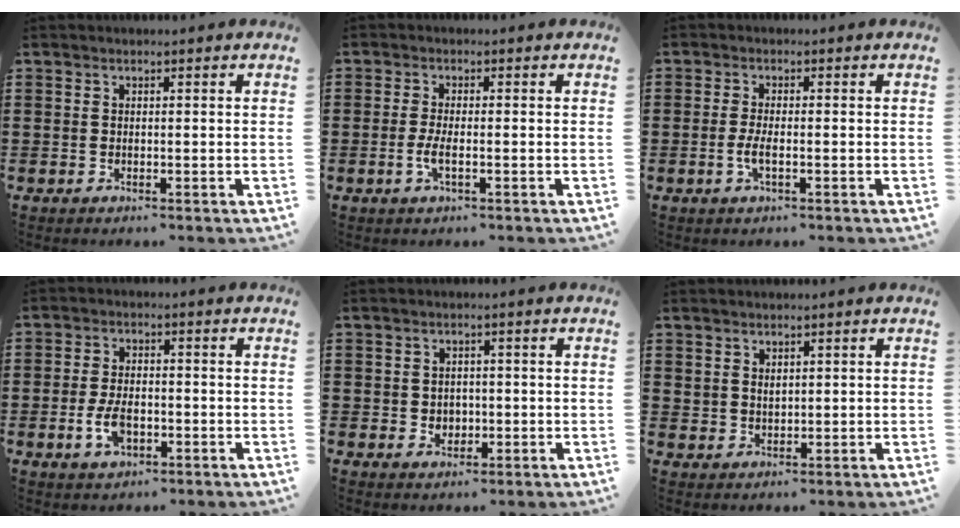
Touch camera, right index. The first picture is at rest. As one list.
[{"total": 2.8, "force": [-0.8, 0.5, 2.6], "torque": [-0.059, -0.006, -0.020]}, {"total": 2.7, "force": [-0.8, 0.5, 2.5], "torque": [-0.057, -0.006, -0.019]}, {"total": 4.8, "force": [-1.5, 2.6, 3.8], "torque": [-0.086, -0.001, -0.031]}, {"total": 2.0, "force": [-0.1, 1.9, 0.6], "torque": [-0.011, 0.006, -0.007]}, {"total": 1.8, "force": [1.6, 0.8, 0.2], "torque": [-0.006, 0.002, 0.031]}]